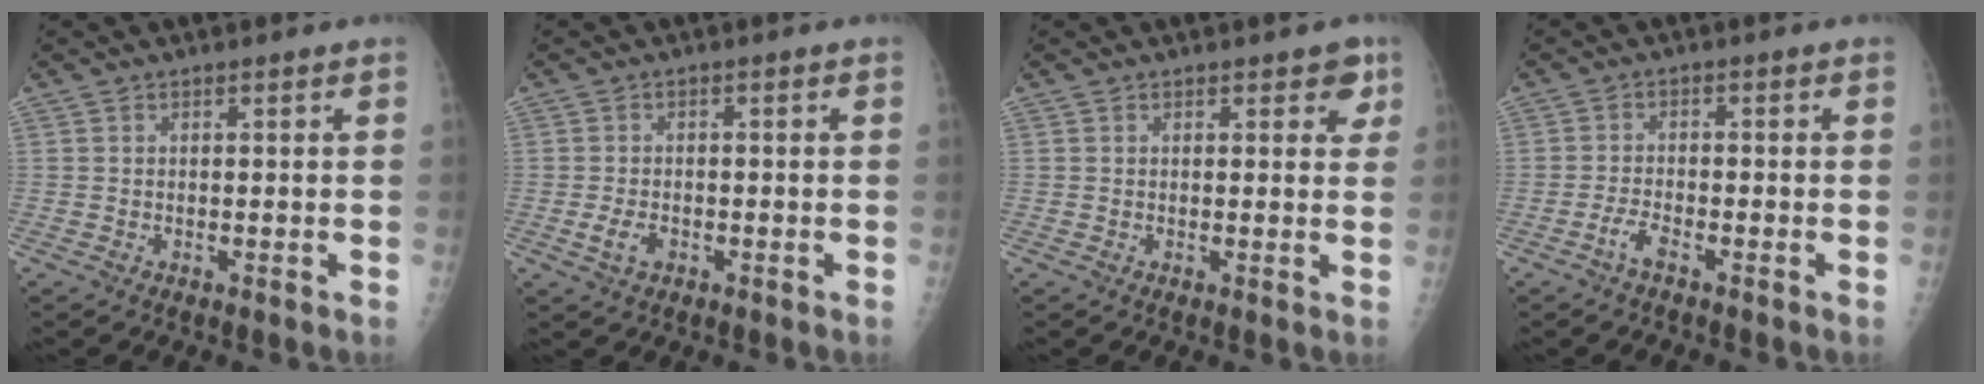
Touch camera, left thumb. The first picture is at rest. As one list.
[{"total": 3.0, "force": [-1.3, 1.8, 1.9], "torque": [-0.037, 0.004, -0.022]}, {"total": 3.2, "force": [1.7, 1.7, 2.0], "torque": [0.007, -0.004, 0.014]}, {"total": 2.6, "force": [-2.0, 0.5, 1.5], "torque": [-0.037, 0.012, -0.041]}]